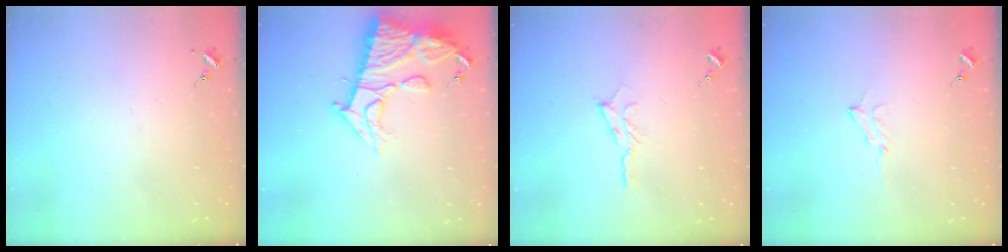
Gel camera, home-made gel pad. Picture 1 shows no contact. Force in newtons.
{"total": 15.6, "press": 15.6, "slide": 1.3}
{"total": 4.8, "press": 4.8, "slide": 0.5}
{"total": 5.1, "press": 5.0, "slide": 0.6}